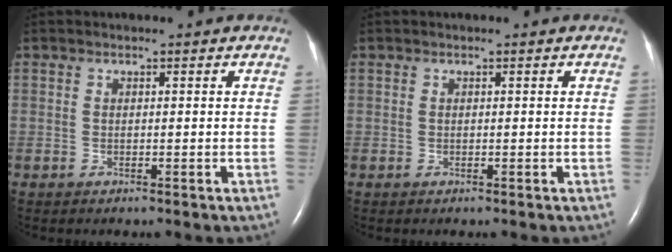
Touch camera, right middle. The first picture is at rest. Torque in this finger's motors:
{"motor_torque": [0.44, -1.49, 0.00, 0.02]}